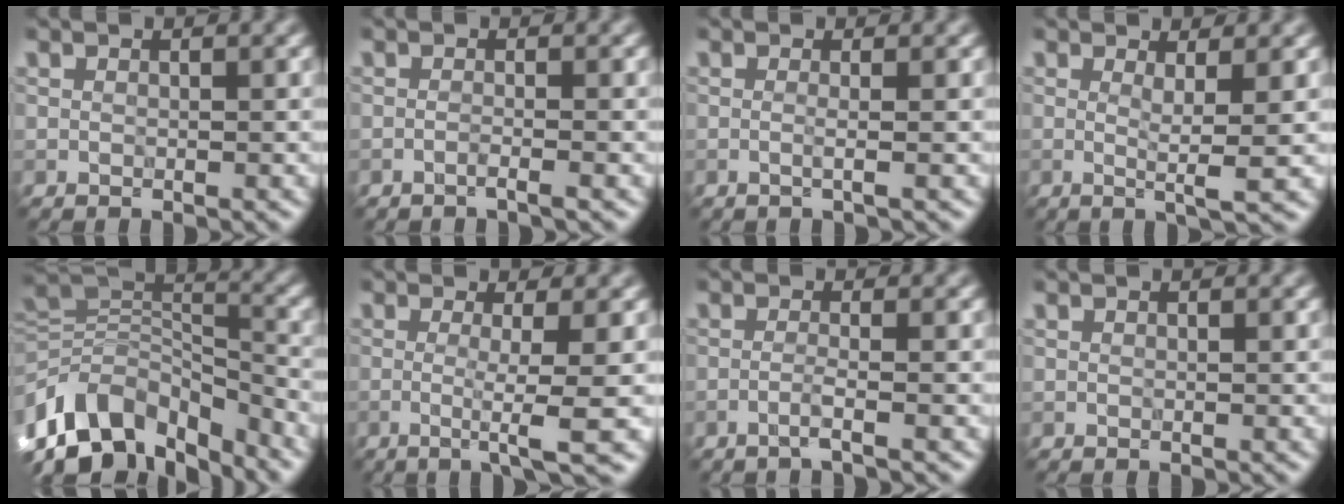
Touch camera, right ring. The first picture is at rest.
{"total": 1.0, "force": [-0.6, 0.1, 0.8], "torque": [-0.006, 0.000, -0.018]}
{"total": 1.7, "force": [0.3, 0.8, 1.5], "torque": [-0.004, -0.002, -0.019]}
{"total": 3.1, "force": [0.3, 0.4, 3.0], "torque": [-0.050, -0.007, 0.003]}
{"total": 11.1, "force": [-6.3, 6.8, 6.1], "torque": [-0.116, 0.017, -0.121]}
{"total": 4.5, "force": [-0.6, 0.7, 4.5], "torque": [-0.070, -0.006, -0.014]}
{"total": 1.5, "force": [-0.8, 0.1, 1.2], "torque": [-0.016, 0.004, -0.028]}
{"total": 0.0}